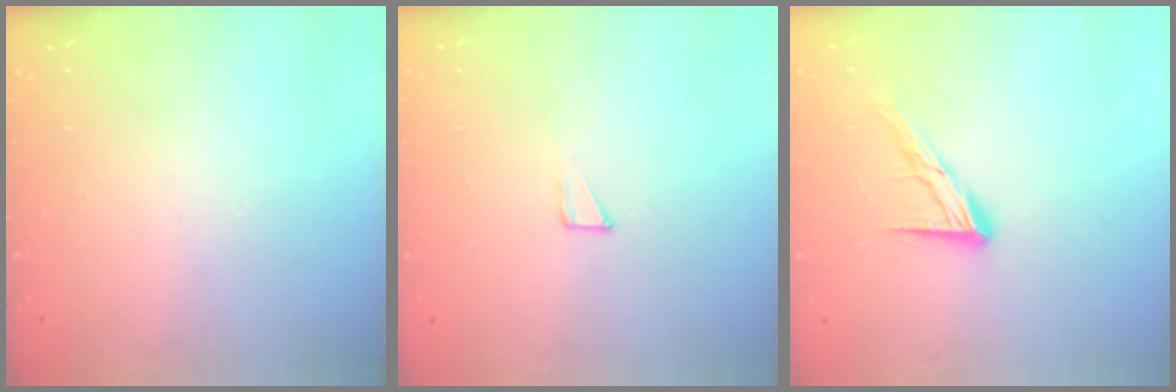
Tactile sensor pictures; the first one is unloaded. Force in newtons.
{"total": 3.6, "press": 3.6, "slide": 0.4}
{"total": 10.6, "press": 10.6, "slide": 0.8}